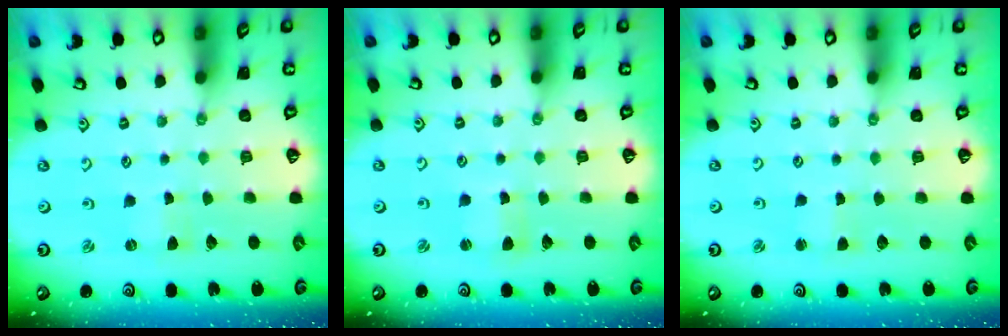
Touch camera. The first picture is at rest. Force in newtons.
{"total": 2.2, "press": 2.2, "slide": 0.3}
{"total": 1.8, "press": 1.7, "slide": 0.3}